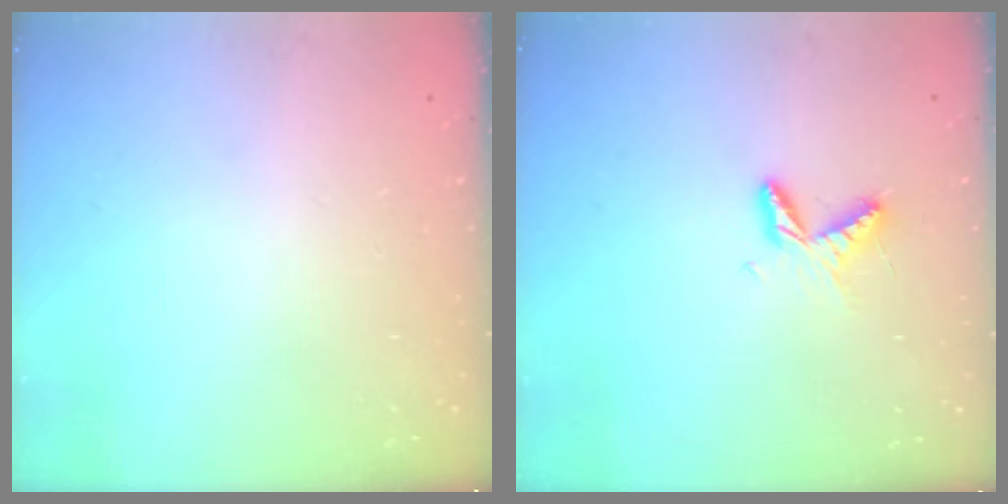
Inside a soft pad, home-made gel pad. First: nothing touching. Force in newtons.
{"total": 6.1, "press": 6.1, "slide": 0.5}